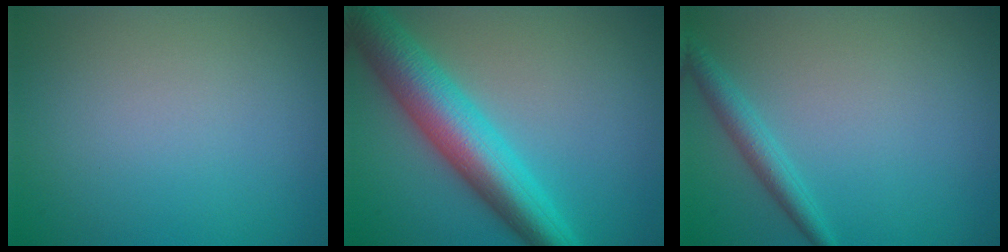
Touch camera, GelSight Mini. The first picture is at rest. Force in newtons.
{"total": 8.3, "press": 8.3, "slide": 0.1}
{"total": 2.2, "press": 2.2, "slide": 0.1}